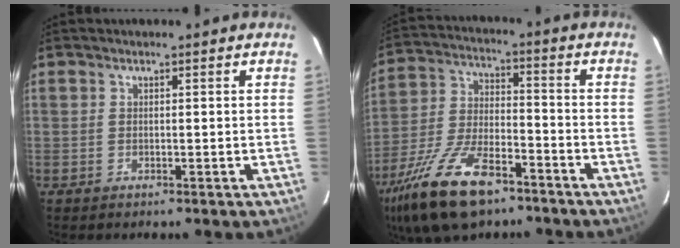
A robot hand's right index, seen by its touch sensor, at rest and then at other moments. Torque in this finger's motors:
{"motor_torque": [1.12, -1.03, 0.69, 0.21]}